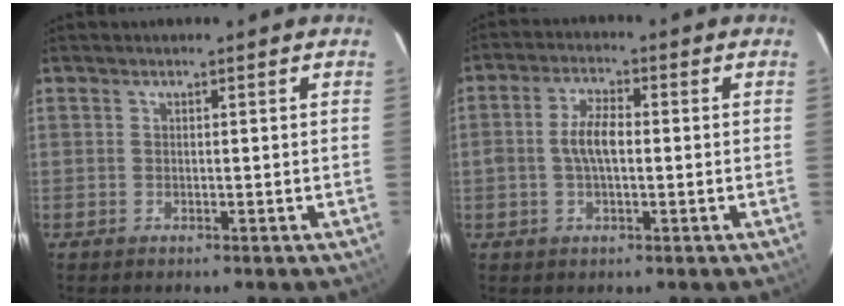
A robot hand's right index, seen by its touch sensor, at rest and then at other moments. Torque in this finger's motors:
{"motor_torque": [0.24, -0.06, 0.18, 0.09]}